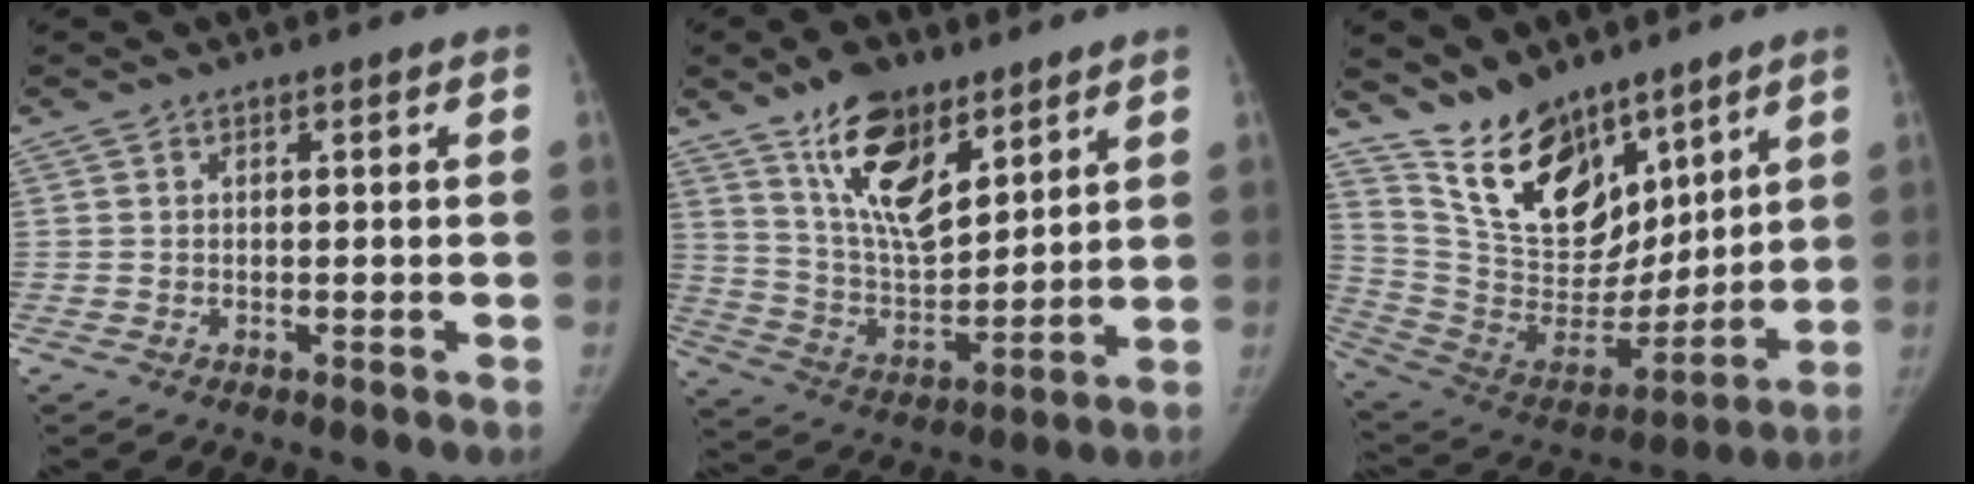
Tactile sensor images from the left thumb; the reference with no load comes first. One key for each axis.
{"total": 15.6, "fx": 9.8, "fy": 7.2, "fz": 9.7, "tx": -0.130, "ty": -0.060, "tz": 0.186}
{"total": 19.3, "fx": 13.9, "fy": 9.9, "fz": 9.0, "tx": -0.108, "ty": -0.080, "tz": 0.261}